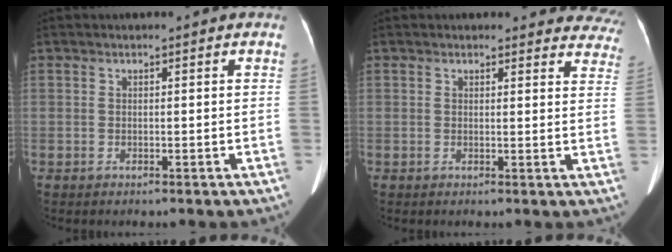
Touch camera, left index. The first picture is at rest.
{"total": 11.1, "force": [10.6, 3.4, 0.6], "torque": [0.053, -0.039, 0.068]}